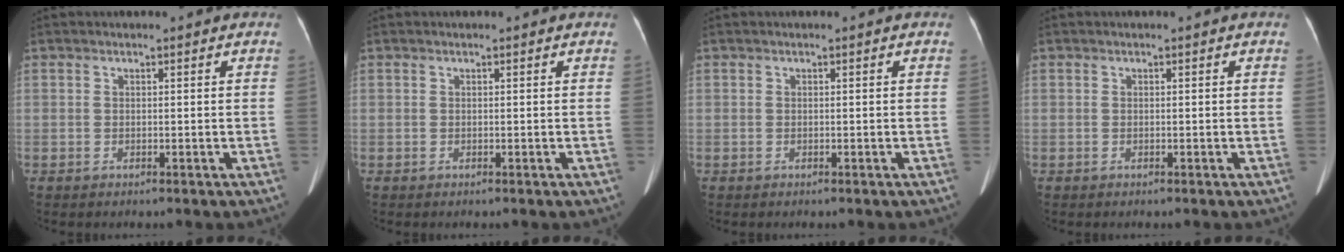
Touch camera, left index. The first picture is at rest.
{"total": 0.0}
{"total": 0.0}
{"total": 0.0}